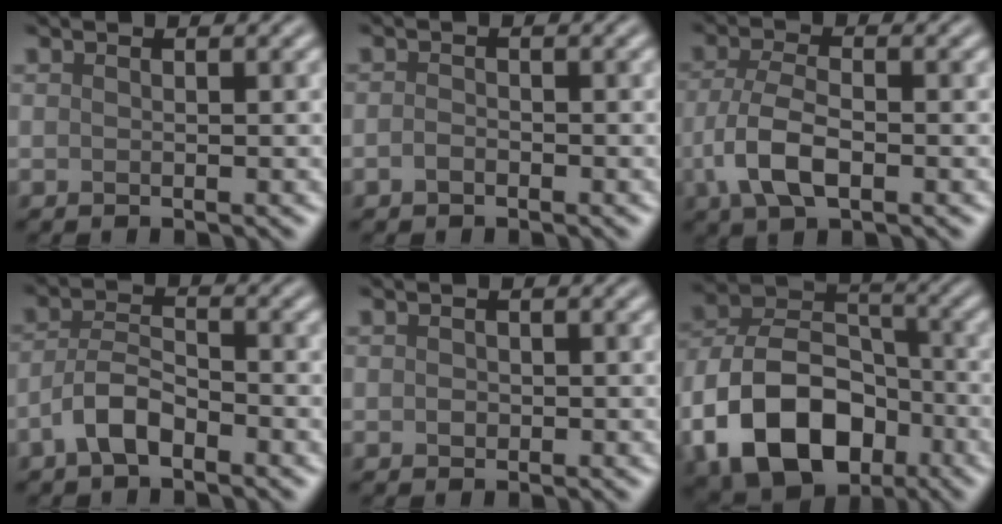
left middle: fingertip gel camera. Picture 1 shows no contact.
{"total": 1.0, "force": [-0.6, 0.6, 0.5], "torque": [-0.013, 0.001, -0.014]}
{"total": 4.8, "force": [-1.6, 2.3, 3.9], "torque": [-0.087, -0.001, -0.036]}
{"total": 3.7, "force": [-2.1, 1.6, 2.6], "torque": [-0.050, 0.010, -0.047]}
{"total": 0.7, "force": [0.0, 0.6, 0.3], "torque": [-0.005, -0.002, -0.003]}
{"total": 12.3, "force": [-4.9, 8.3, 7.6], "torque": [-0.150, 0.000, -0.098]}